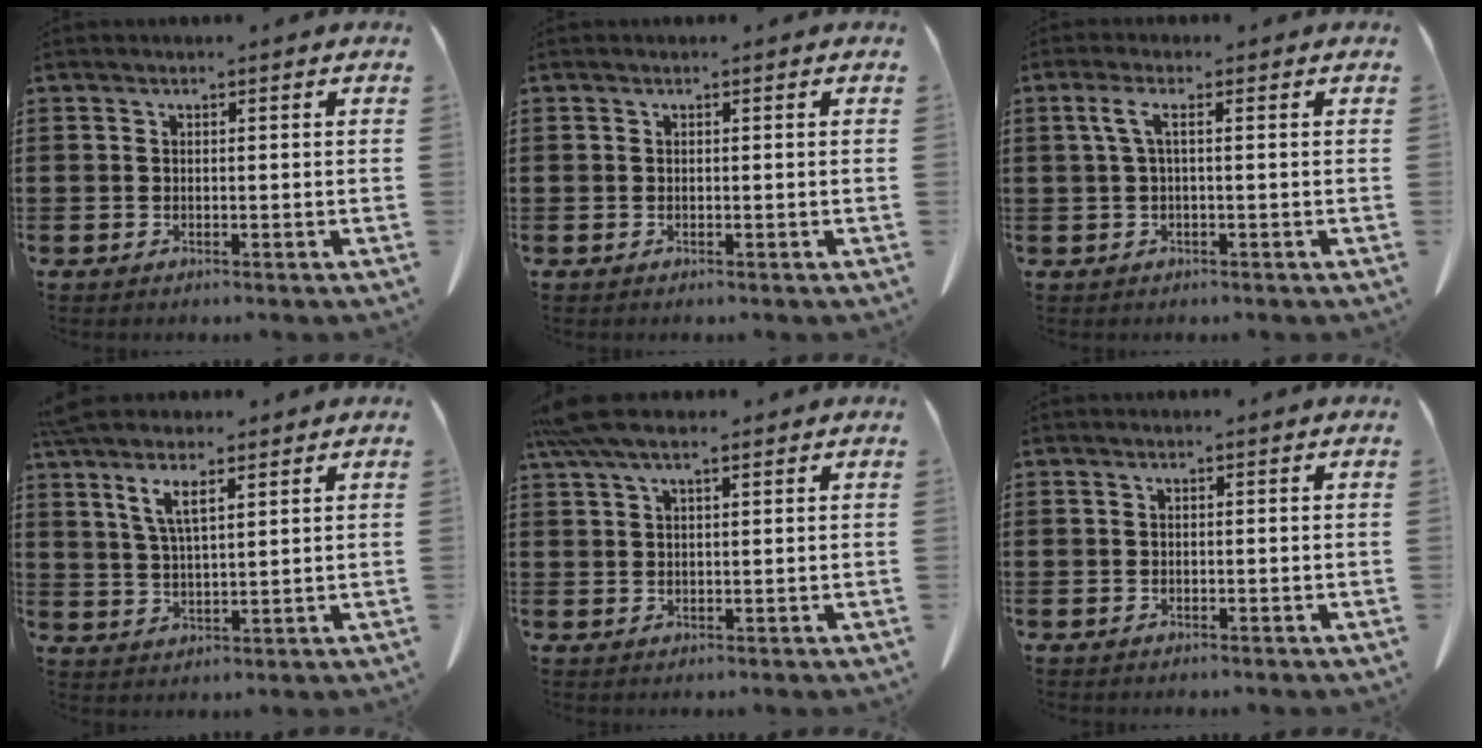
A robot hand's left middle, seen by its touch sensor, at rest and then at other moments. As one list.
[{"total": 0.0}, {"total": 3.3, "force": [0.4, 0.3, 3.2], "torque": [-0.071, 0.001, 0.001]}, {"total": 5.9, "force": [3.9, 1.4, 4.2], "torque": [-0.094, -0.002, 0.068]}, {"total": 5.6, "force": [3.9, 1.3, 3.8], "torque": [-0.081, 0.000, 0.073]}, {"total": 0.0}]